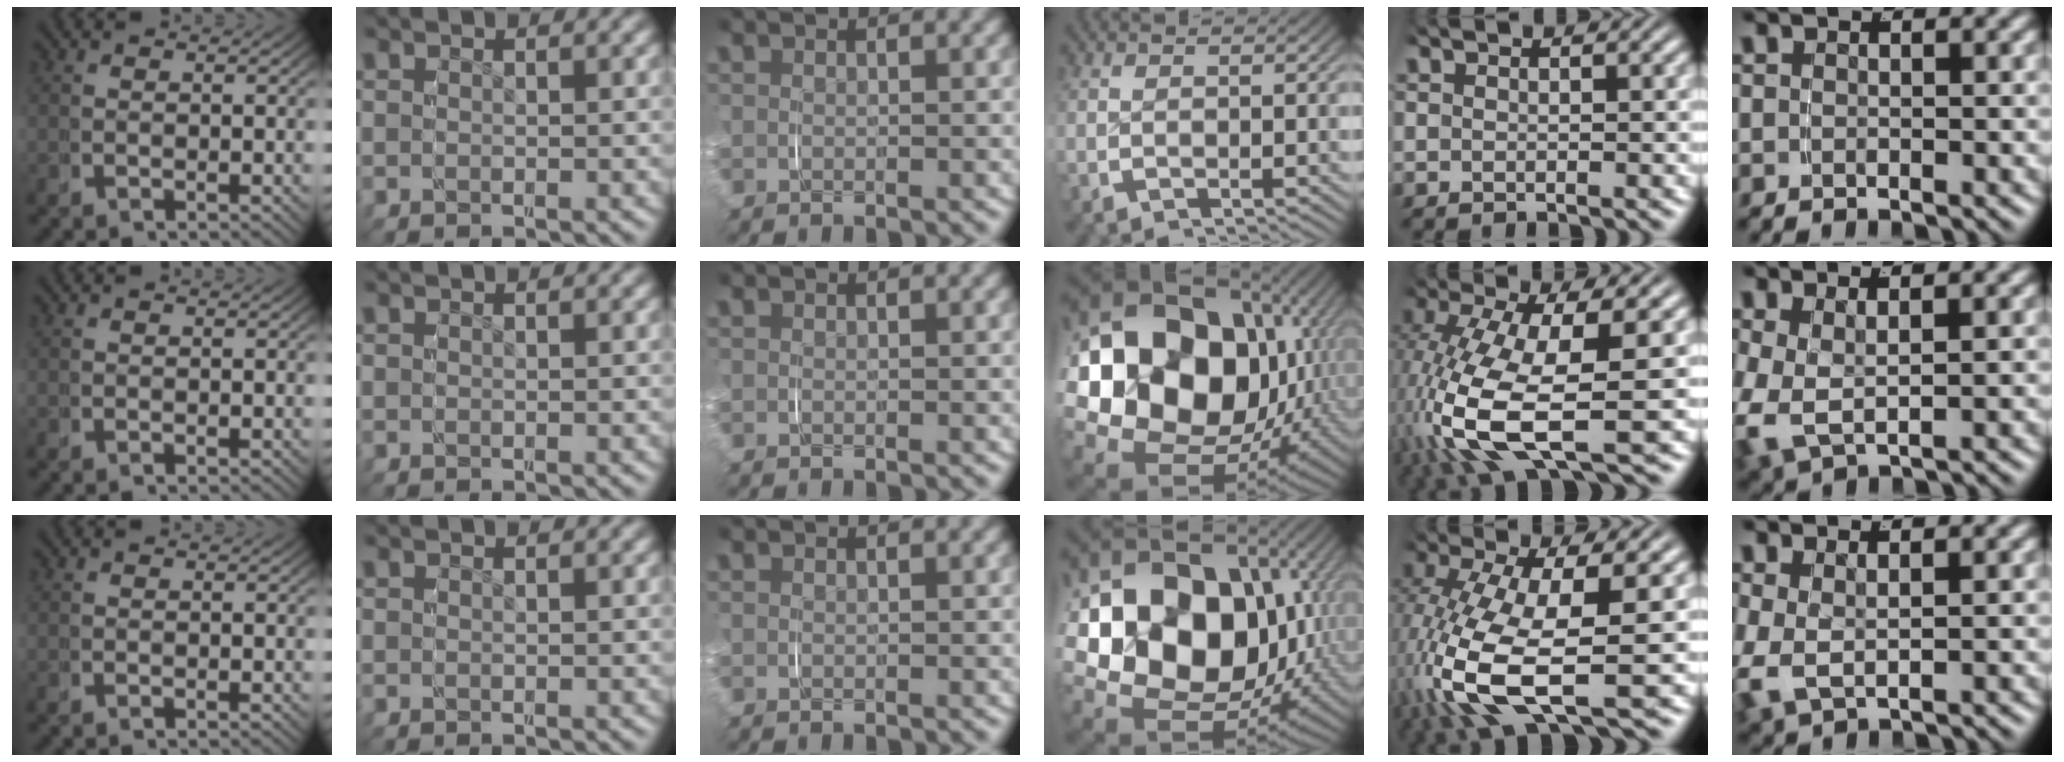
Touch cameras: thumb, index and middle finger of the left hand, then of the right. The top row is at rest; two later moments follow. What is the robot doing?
{"motion": "grasp_and_lifting", "object": "paper plate"}